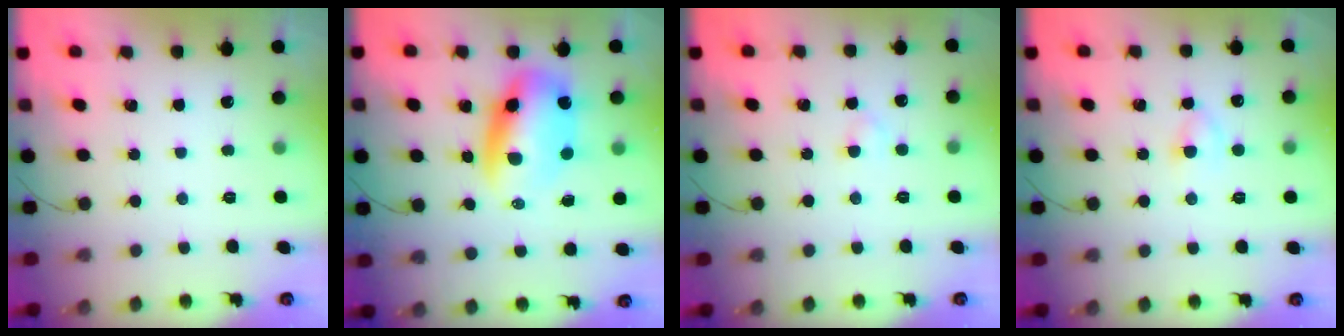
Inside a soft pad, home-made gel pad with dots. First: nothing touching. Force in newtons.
{"total": 10.3, "press": 9.9, "slide": 2.9}
{"total": 2.4, "press": 2.2, "slide": 1.0}
{"total": 3.6, "press": 3.3, "slide": 1.3}